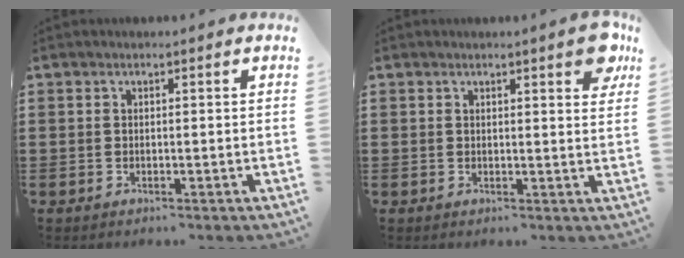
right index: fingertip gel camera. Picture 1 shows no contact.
{"total": 2.9, "force": [2.0, 0.7, 2.1], "torque": [-0.022, -0.002, 0.029]}